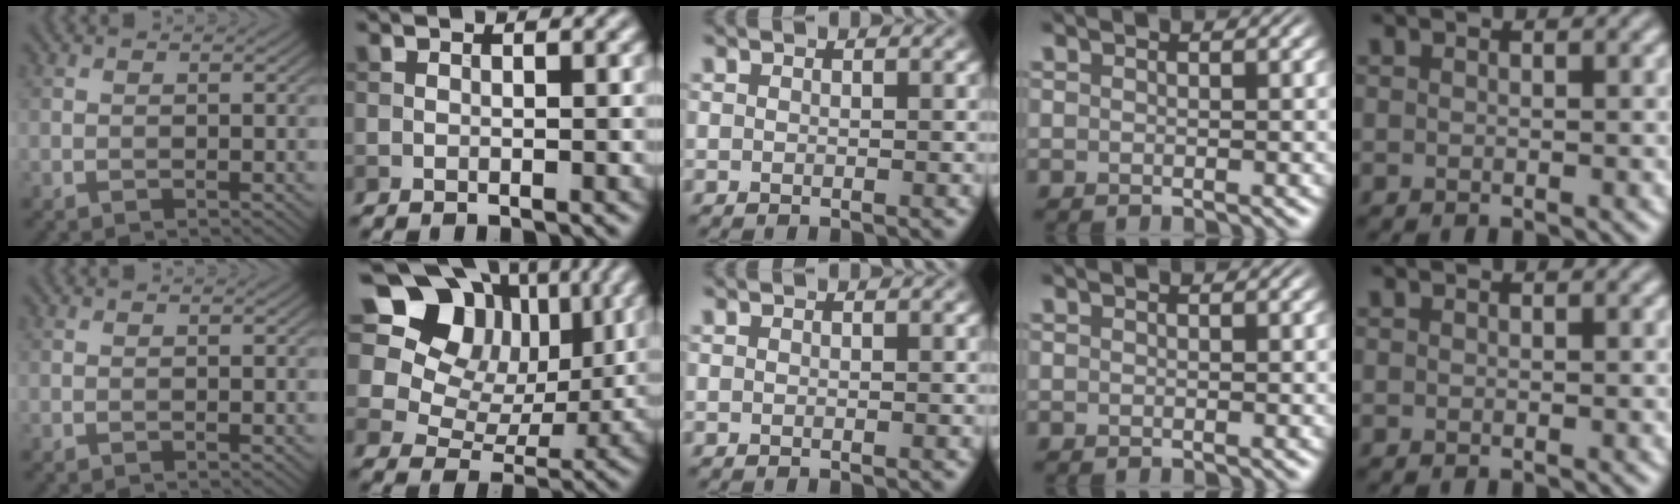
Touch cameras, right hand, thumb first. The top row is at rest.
{"index": {"total": 11.6, "force": [5.8, 8.5, 5.4], "torque": [-0.105, 0.028, 0.089]}}